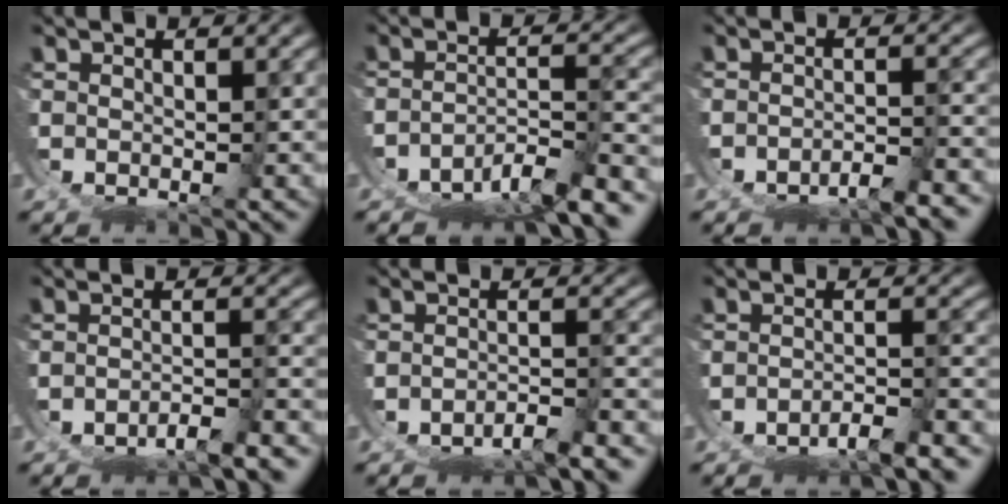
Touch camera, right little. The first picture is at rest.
{"total": 6.5, "force": [-5.0, 2.7, 3.2], "torque": [-0.046, -0.016, -0.071]}
{"total": 3.6, "force": [-2.9, 1.1, 1.7], "torque": [-0.032, -0.015, -0.041]}
{"total": 4.2, "force": [-3.4, 1.4, 2.0], "torque": [-0.037, -0.017, -0.047]}
{"total": 4.0, "force": [-3.3, 1.5, 1.8], "torque": [-0.037, -0.017, -0.047]}
{"total": 4.5, "force": [-3.6, 1.7, 2.2], "torque": [-0.040, -0.019, -0.050]}